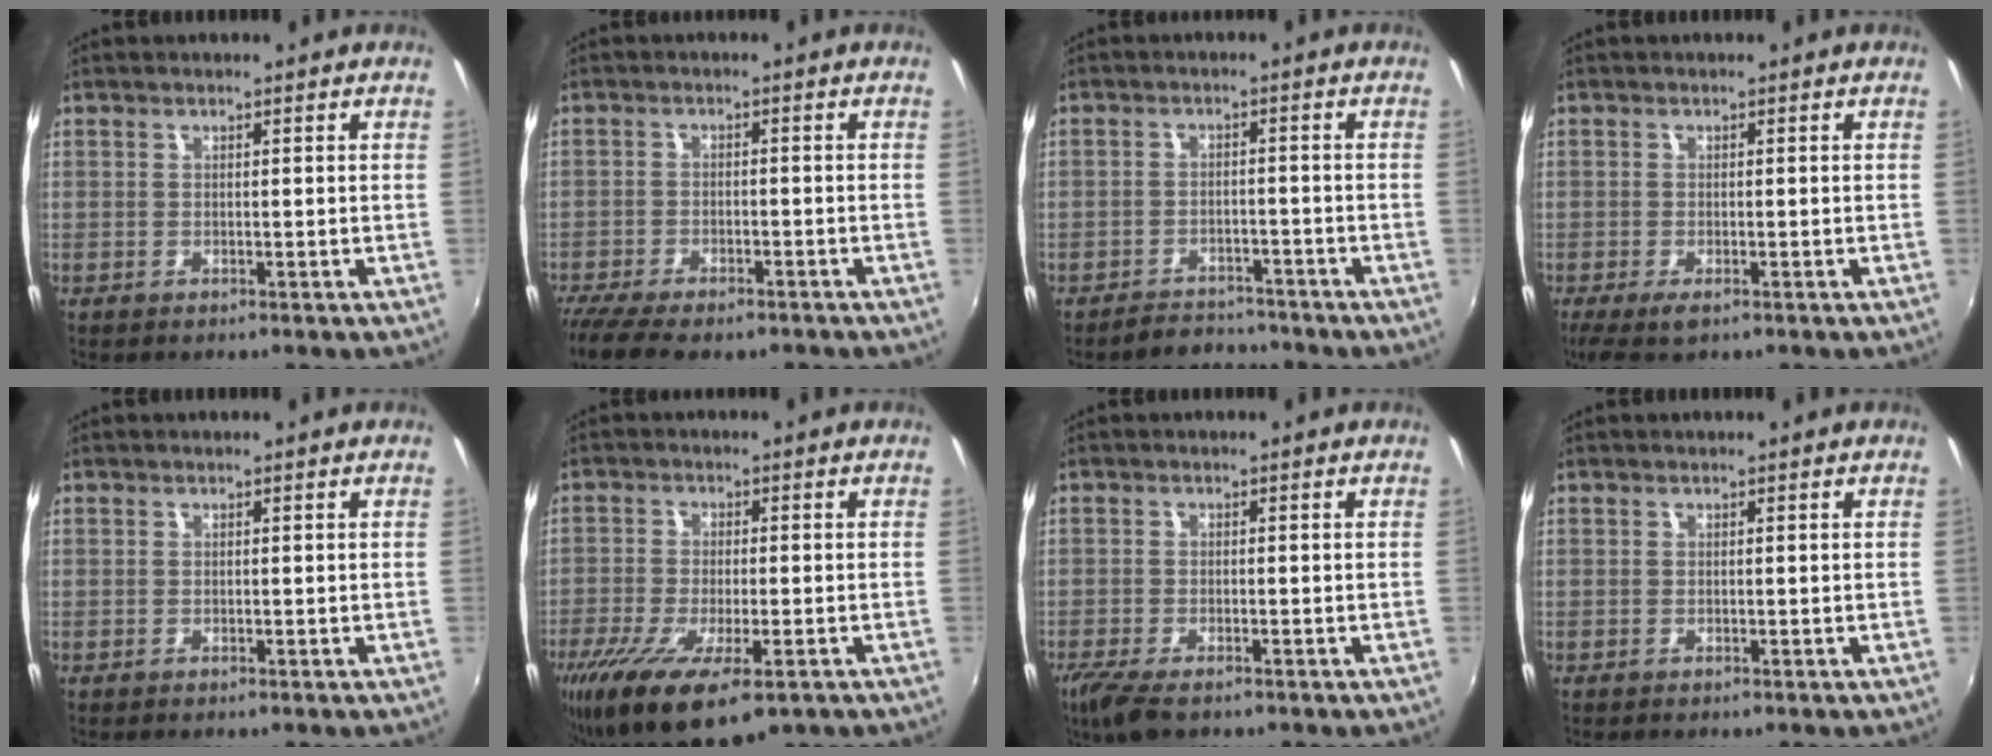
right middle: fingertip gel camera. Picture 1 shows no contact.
{"total": 12.7, "force": [-10.0, 4.2, 6.7], "torque": [-0.157, -0.047, -0.166]}
{"total": 6.2, "force": [-5.8, 2.0, 0.9], "torque": [-0.034, 0.005, -0.084]}
{"total": 4.4, "force": [-2.8, 1.6, 3.1], "torque": [-0.066, -0.021, -0.046]}
{"total": 0.0}
{"total": 14.3, "force": [-8.8, 4.6, 10.4], "torque": [-0.218, -0.057, -0.145]}
{"total": 5.5, "force": [-3.9, 1.7, 3.6], "torque": [-0.087, -0.025, -0.073]}
{"total": 0.0}